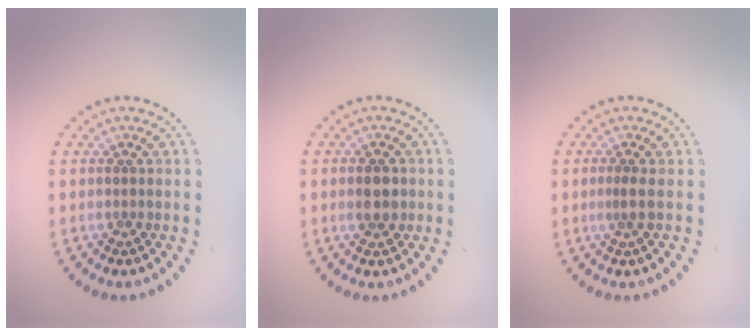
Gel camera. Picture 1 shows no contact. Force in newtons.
{"total": 2.7, "press": 2.7, "slide": 0.1}
{"total": 0.9, "press": 0.6, "slide": 0.7}